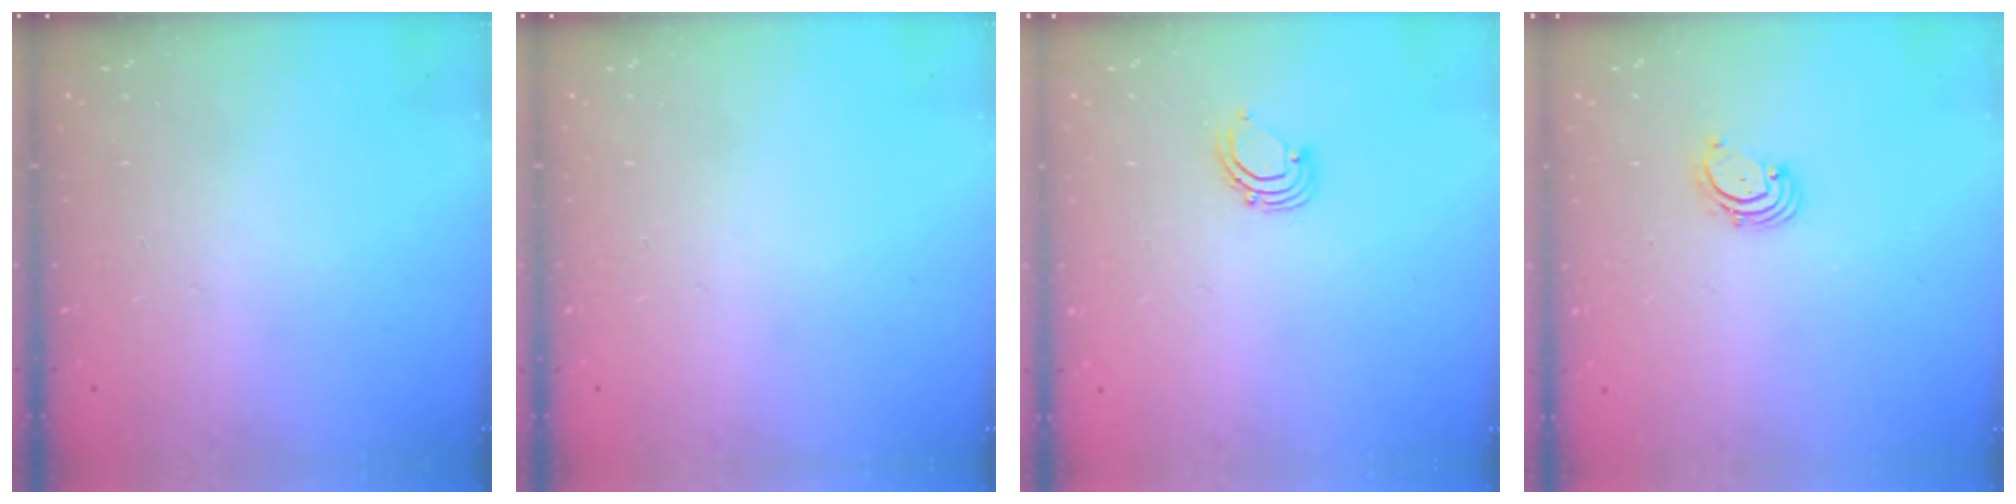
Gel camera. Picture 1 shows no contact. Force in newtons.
{"total": 0.0}
{"total": 2.9, "press": 2.9, "slide": 0.2}
{"total": 1.9, "press": 1.8, "slide": 0.2}